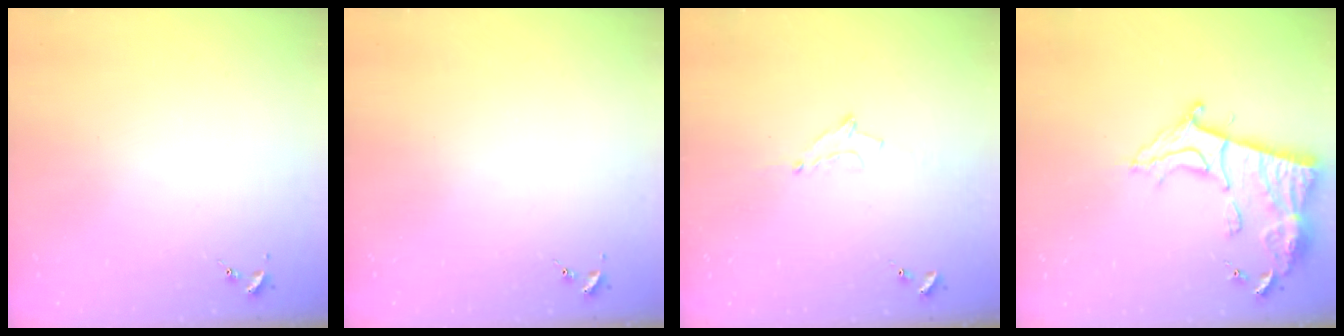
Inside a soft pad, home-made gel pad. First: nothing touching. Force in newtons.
{"total": 0.0}
{"total": 6.2, "press": 6.1, "slide": 0.9}
{"total": 14.7, "press": 14.6, "slide": 1.3}